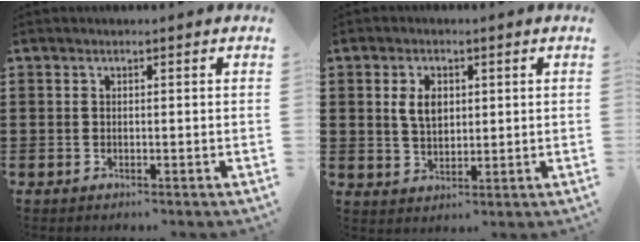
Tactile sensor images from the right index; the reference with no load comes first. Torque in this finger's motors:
{"motor_torque": [0.32, 0.26, 0.36, 0.04]}